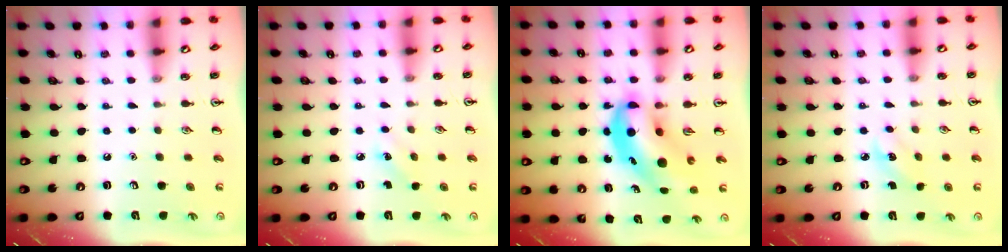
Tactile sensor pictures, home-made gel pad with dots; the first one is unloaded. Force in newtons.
{"total": 2.3, "press": 2.2, "slide": 0.8}
{"total": 9.5, "press": 9.1, "slide": 2.7}
{"total": 2.3, "press": 2.1, "slide": 0.8}